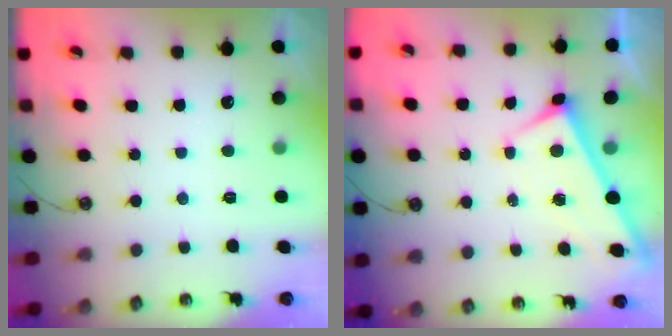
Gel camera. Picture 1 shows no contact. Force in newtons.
{"total": 1.7, "press": 1.7, "slide": 0.2}